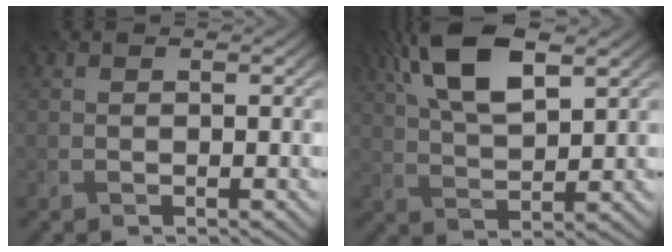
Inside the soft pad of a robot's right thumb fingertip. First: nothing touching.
{"total": 10.9, "force": [5.2, 3.9, 8.7], "torque": [-0.190, 0.019, 0.101]}